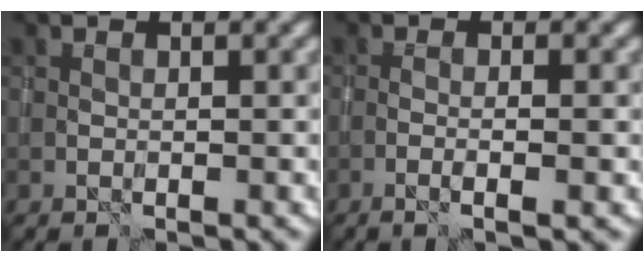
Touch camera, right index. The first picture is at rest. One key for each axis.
{"total": 2.2, "fx": -0.8, "fy": 0.2, "fz": 2.1, "tx": -0.032, "ty": 0.005, "tz": -0.021}